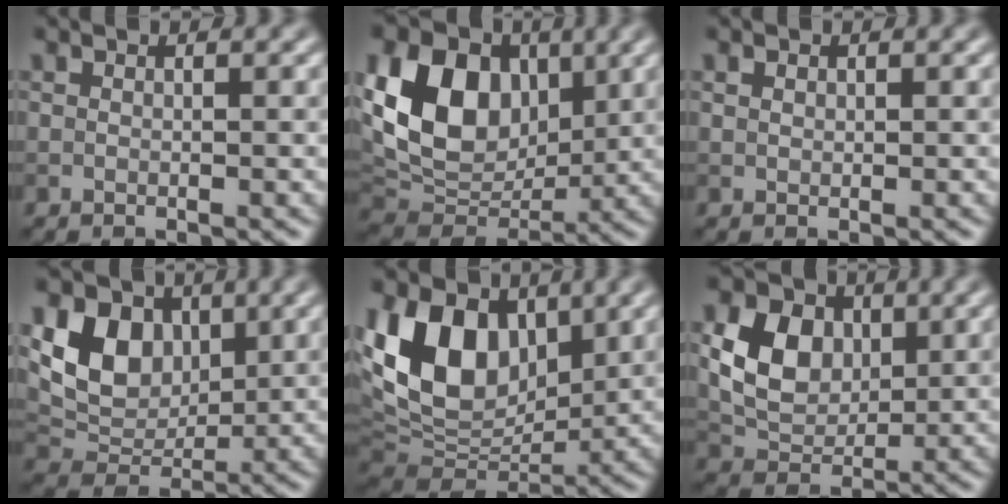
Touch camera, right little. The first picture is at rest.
{"total": 12.0, "force": [2.8, 8.7, 7.8], "torque": [-0.156, 0.008, 0.044]}
{"total": 0.6, "force": [0.3, 0.4, 0.3], "torque": [-0.005, 0.000, 0.006]}
{"total": 7.0, "force": [2.0, 5.2, 4.3], "torque": [-0.079, -0.004, 0.036]}
{"total": 12.8, "force": [3.7, 8.6, 8.8], "torque": [-0.185, 0.008, 0.061]}
{"total": 6.1, "force": [1.3, 4.6, 3.9], "torque": [-0.080, 0.000, 0.024]}